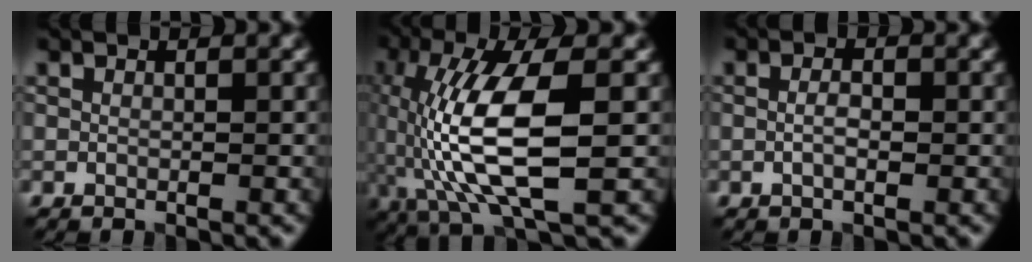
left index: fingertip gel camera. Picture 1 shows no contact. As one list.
[{"total": 10.6, "force": [-1.4, 3.2, 10.0], "torque": [-0.203, 0.012, -0.026]}, {"total": 1.5, "force": [-0.1, 0.6, 1.4], "torque": [-0.020, -0.006, -0.005]}]